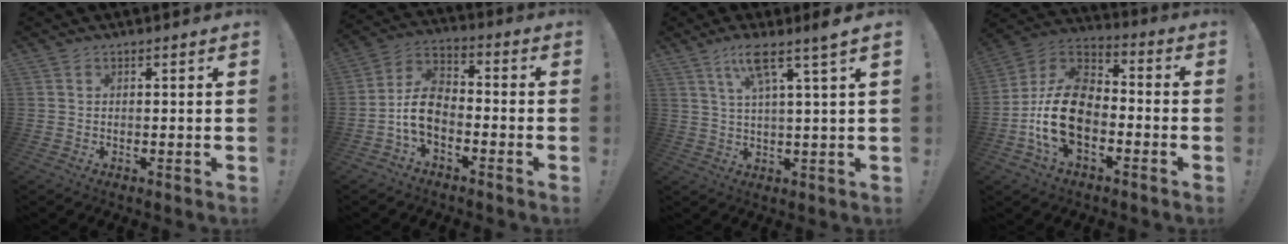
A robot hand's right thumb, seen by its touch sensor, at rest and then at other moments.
{"total": 9.7, "force": [-3.9, 6.1, 6.4], "torque": [-0.129, 0.016, -0.069]}
{"total": 8.3, "force": [4.5, -0.2, 7.0], "torque": [-0.135, -0.005, 0.070]}
{"total": 18.8, "force": [-5.6, 12.0, 13.3], "torque": [-0.253, 0.038, -0.085]}